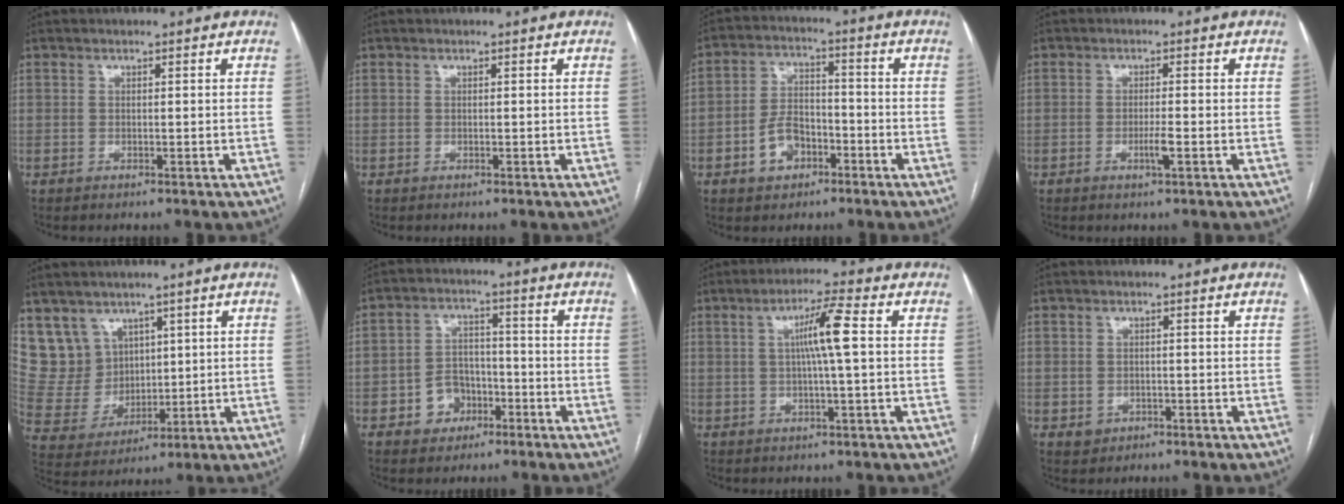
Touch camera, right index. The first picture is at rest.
{"total": 0.0}
{"total": 7.0, "force": [-3.2, 4.7, 4.1], "torque": [-0.085, 0.015, -0.053]}
{"total": 2.3, "force": [-0.9, -0.1, 2.1], "torque": [-0.041, -0.004, -0.015]}
{"total": 9.0, "force": [5.7, 7.0, 0.8], "torque": [-0.029, 0.031, 0.133]}
{"total": 6.3, "force": [-2.8, 5.2, 2.3], "torque": [-0.042, 0.021, -0.039]}
{"total": 6.6, "force": [1.0, -0.4, 6.6], "torque": [-0.116, 0.007, 0.015]}
{"total": 2.2, "force": [-0.8, 2.0, 0.4], "torque": [-0.001, 0.007, -0.008]}